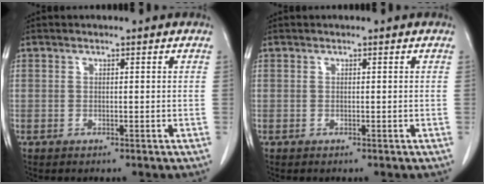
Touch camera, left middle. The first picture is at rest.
{"total": 0.0}